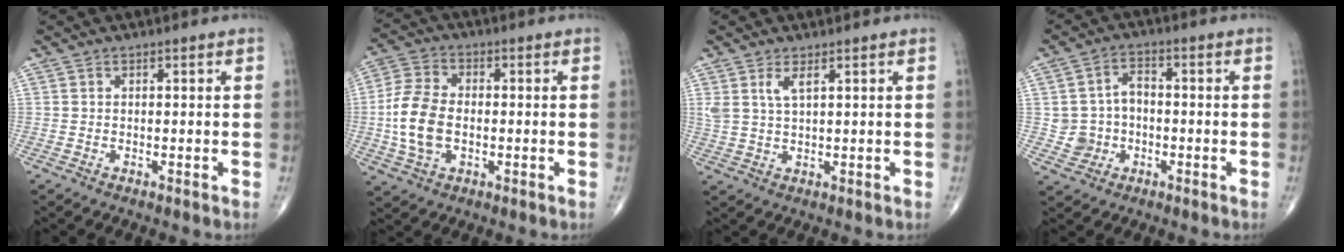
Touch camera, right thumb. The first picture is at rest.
{"total": 10.6, "force": [-1.1, 6.8, 8.1], "torque": [-0.168, 0.012, -0.027]}
{"total": 3.1, "force": [1.6, 0.9, 2.5], "torque": [-0.057, -0.007, 0.038]}
{"total": 6.3, "force": [-1.2, 5.8, 2.3], "torque": [-0.018, 0.023, -0.023]}